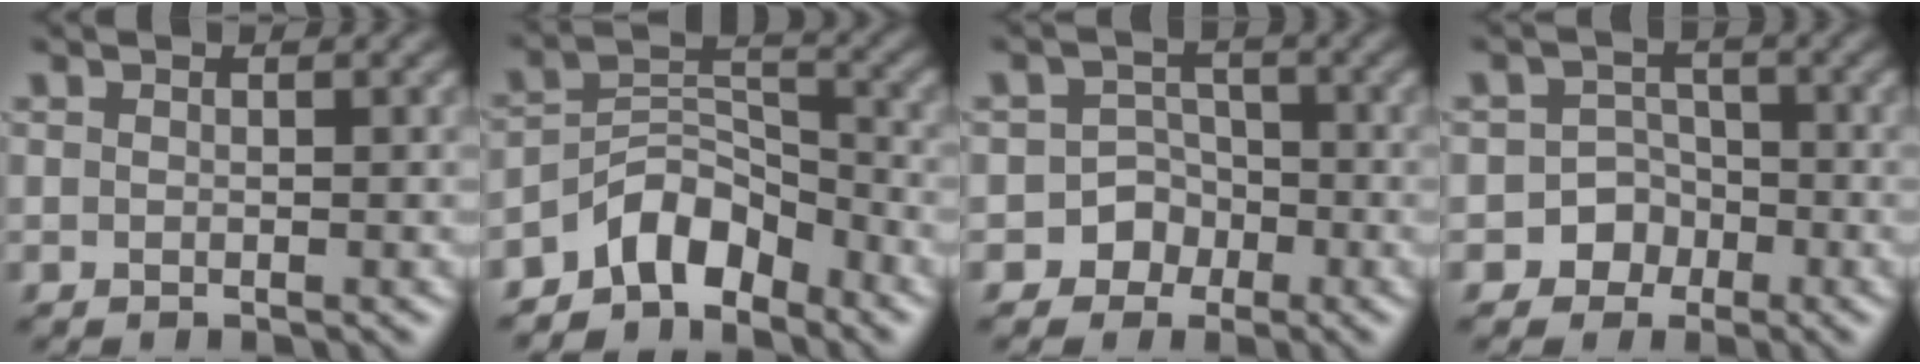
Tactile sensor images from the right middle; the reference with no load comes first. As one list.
[{"total": 5.4, "force": [-4.1, 2.6, 2.3], "torque": [-0.028, 0.010, -0.085]}, {"total": 4.1, "force": [-2.1, 3.5, 0.3], "torque": [0.036, 0.006, -0.050]}, {"total": 3.9, "force": [-2.0, 3.4, 0.3], "torque": [0.035, 0.005, -0.048]}]